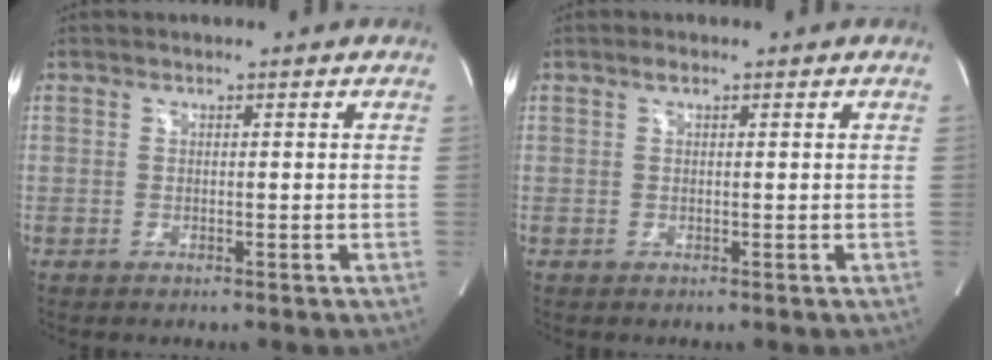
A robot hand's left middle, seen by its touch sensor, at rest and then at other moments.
{"total": 0.8, "force": [0.4, 0.3, 0.6], "torque": [-0.012, 0.006, 0.007]}